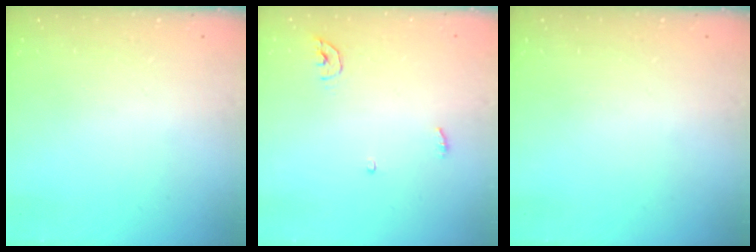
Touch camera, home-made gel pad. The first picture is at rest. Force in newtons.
{"total": 4.3, "press": 4.3, "slide": 0.3}
{"total": 0.0}